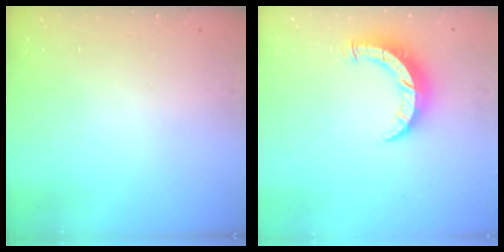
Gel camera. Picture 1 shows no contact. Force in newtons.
{"total": 8.2, "press": 8.2, "slide": 1.0}